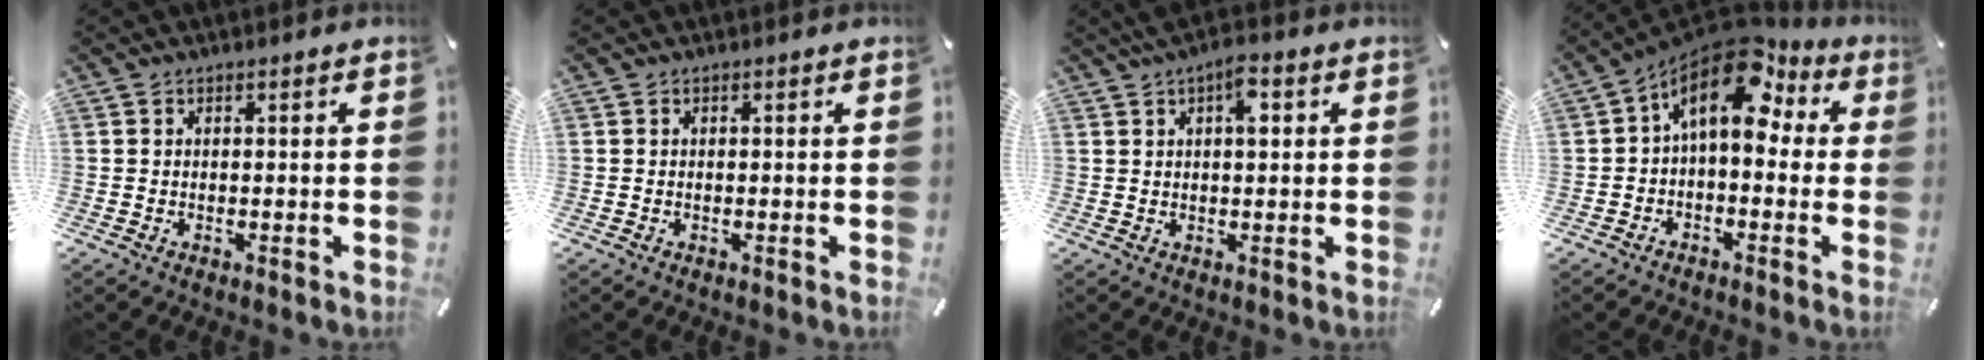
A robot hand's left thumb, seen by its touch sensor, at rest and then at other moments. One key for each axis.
{"total": 0.0}
{"total": 5.5, "fx": 2.1, "fy": 2.3, "fz": 4.6, "tx": -0.073, "ty": 0.001, "tz": 0.028}
{"total": 13.3, "fx": 5.7, "fy": 7.4, "fz": 9.4, "tx": -0.157, "ty": -0.042, "tz": 0.094}